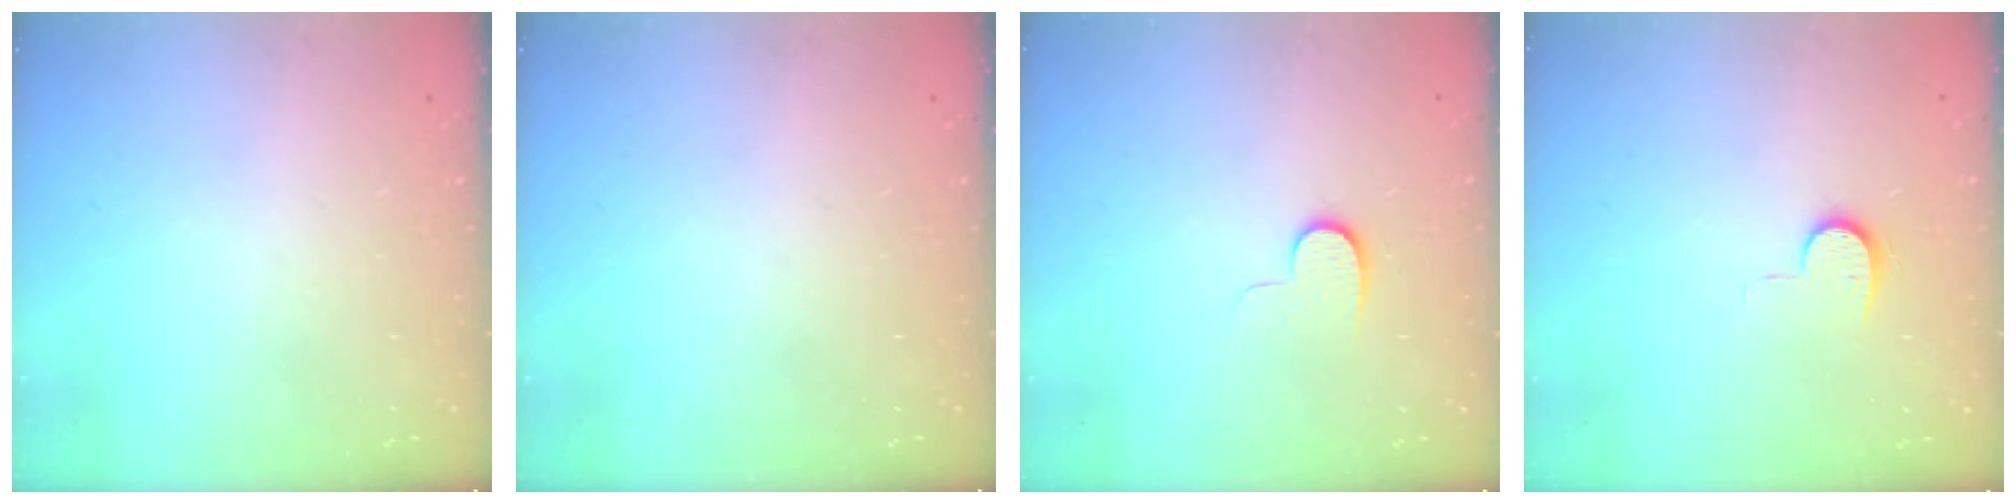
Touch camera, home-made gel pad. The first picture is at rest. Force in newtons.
{"total": 0.0}
{"total": 6.1, "press": 6.1, "slide": 0.8}
{"total": 7.5, "press": 7.4, "slide": 0.8}